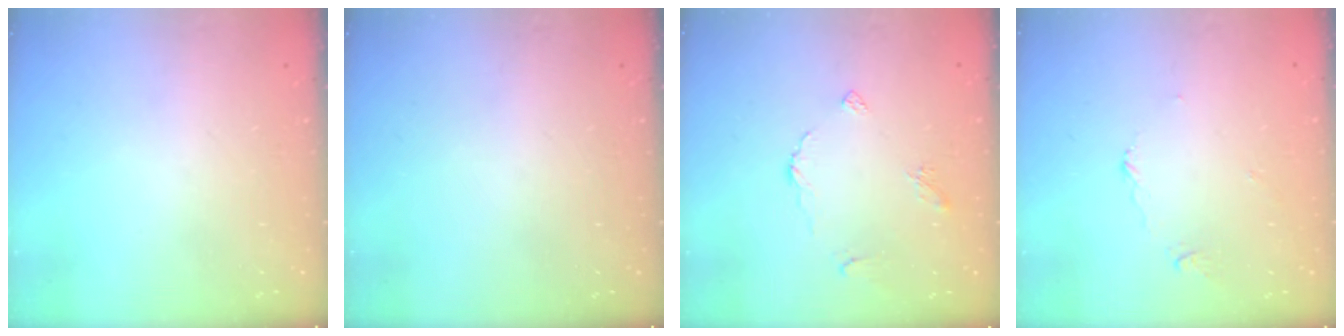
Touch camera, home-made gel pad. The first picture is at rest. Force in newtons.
{"total": 0.0}
{"total": 5.8, "press": 5.7, "slide": 0.6}
{"total": 3.3, "press": 3.2, "slide": 0.4}